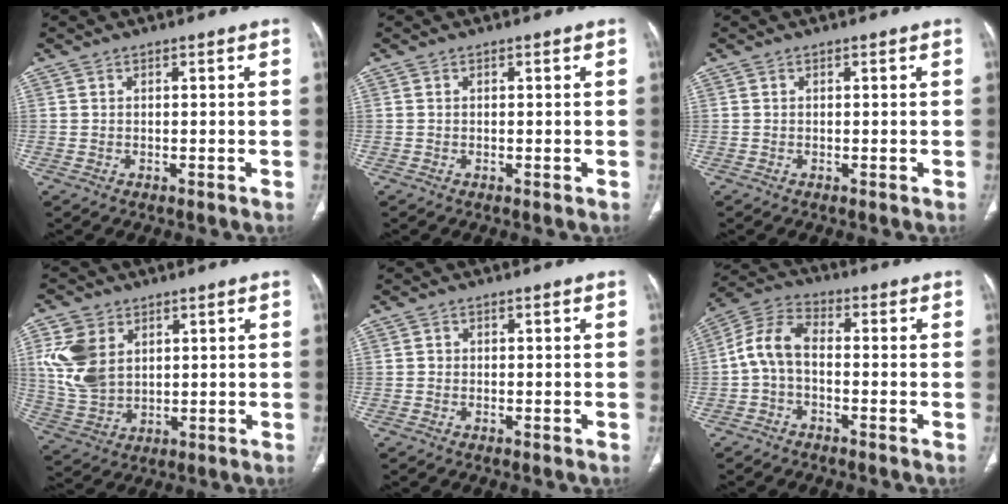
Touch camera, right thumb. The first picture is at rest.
{"total": 0.0}
{"total": 0.0}
{"total": 10.9, "force": [3.3, 7.9, 6.7], "torque": [-0.126, -0.012, 0.078]}
{"total": 0.5, "force": [-0.1, 0.5, 0.1], "torque": [0.000, 0.003, -0.002]}
{"total": 7.7, "force": [-1.1, 4.5, 6.1], "torque": [-0.121, 0.030, -0.034]}